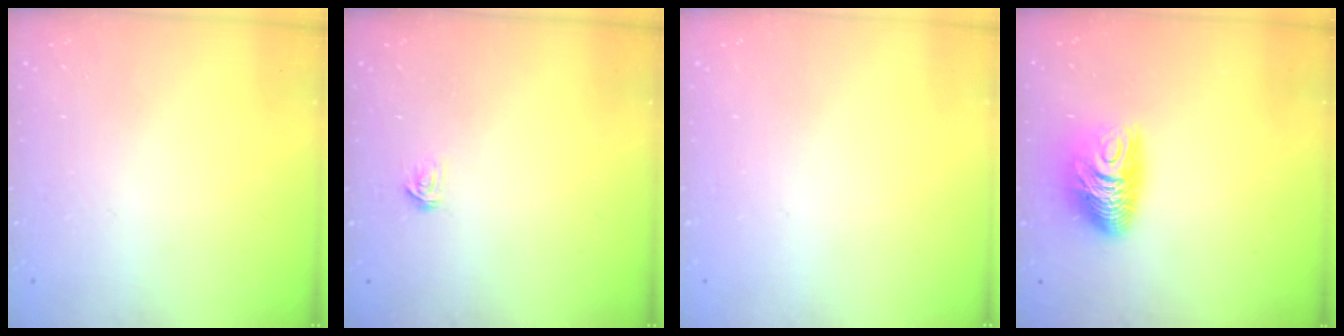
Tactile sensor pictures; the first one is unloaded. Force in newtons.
{"total": 2.1, "press": 2.1, "slide": 0.2}
{"total": 0.0}
{"total": 11.0, "press": 11.0, "slide": 0.8}